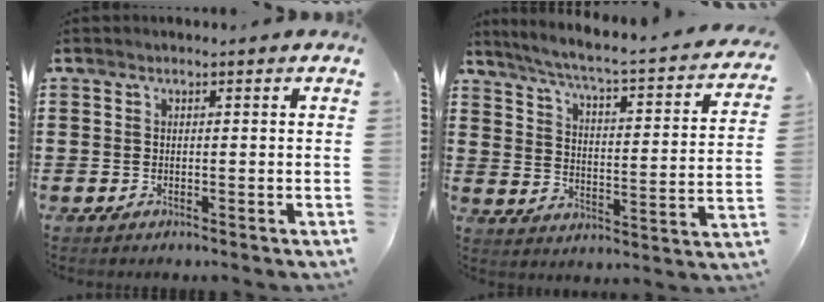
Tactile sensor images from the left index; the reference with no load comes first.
{"total": 4.1, "force": [3.5, -0.2, 2.2], "torque": [-0.063, -0.033, 0.046]}